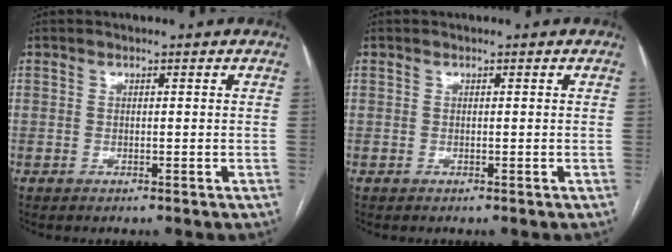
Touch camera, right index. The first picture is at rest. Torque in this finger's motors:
{"motor_torque": [0.00, 0.00, 0.00, 0.00]}